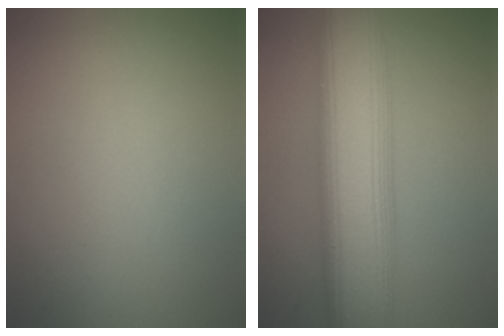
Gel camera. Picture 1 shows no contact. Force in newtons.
{"total": 11.3, "press": 11.3, "slide": 0.4}